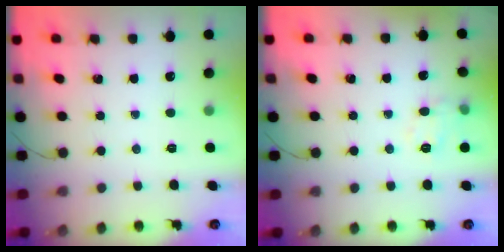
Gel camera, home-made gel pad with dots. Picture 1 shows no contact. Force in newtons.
{"total": 6.0, "press": 5.9, "slide": 1.0}